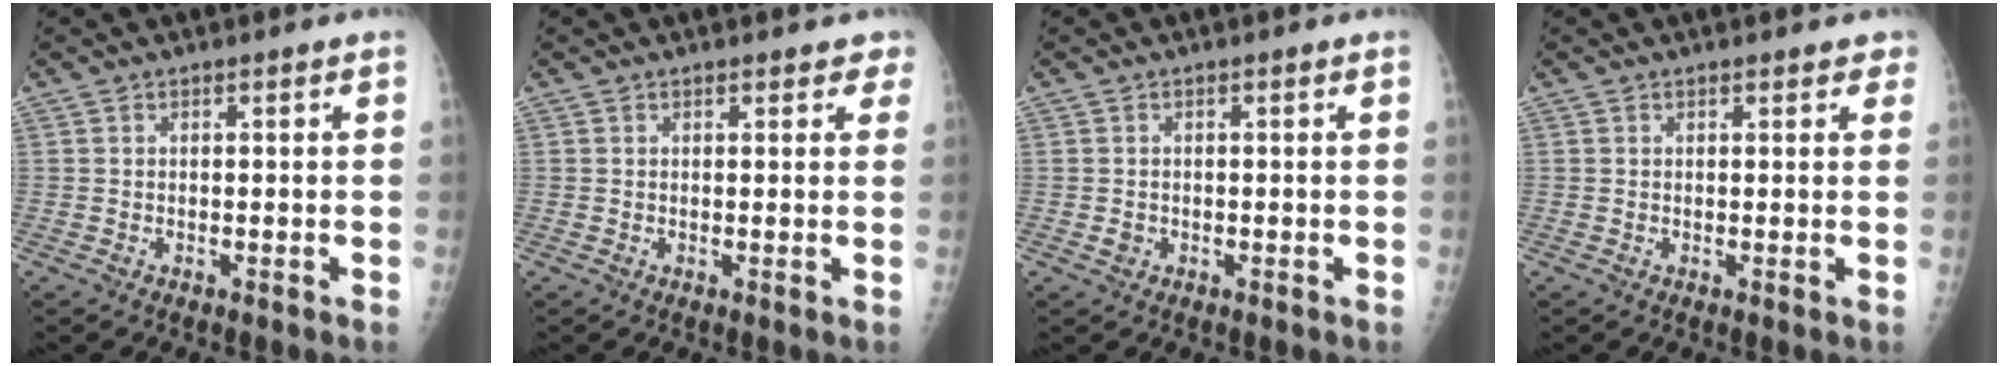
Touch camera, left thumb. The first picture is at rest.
{"total": 2.5, "force": [1.9, 1.2, 1.1], "torque": [0.016, -0.002, 0.014]}
{"total": 1.1, "force": [-0.2, 0.9, 0.5], "torque": [-0.004, 0.002, -0.003]}
{"total": 2.4, "force": [1.8, 1.1, 1.2], "torque": [0.008, 0.000, 0.015]}